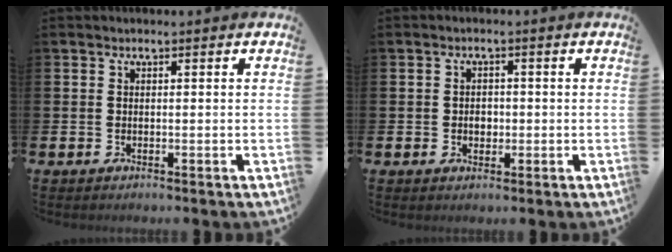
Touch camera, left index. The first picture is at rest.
{"total": 1.9, "force": [-0.2, 1.5, 1.1], "torque": [-0.006, 0.002, -0.010]}